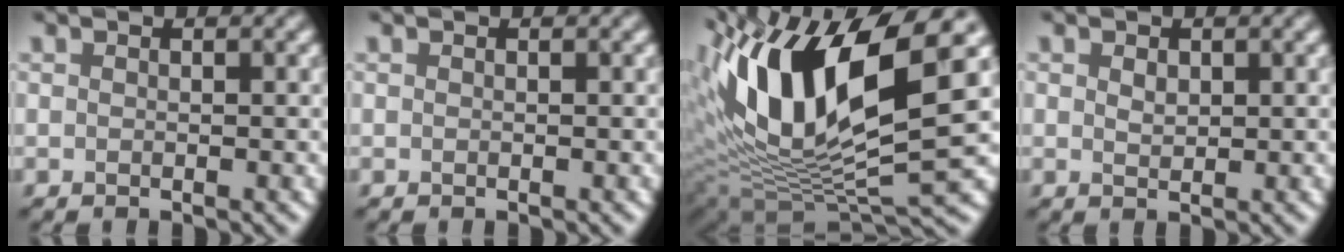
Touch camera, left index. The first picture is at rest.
{"total": 0.0}
{"total": 14.9, "force": [4.4, 5.5, 13.2], "torque": [-0.257, 0.006, 0.075]}
{"total": 1.1, "force": [0.6, 0.6, 0.7], "torque": [-0.014, -0.001, 0.014]}